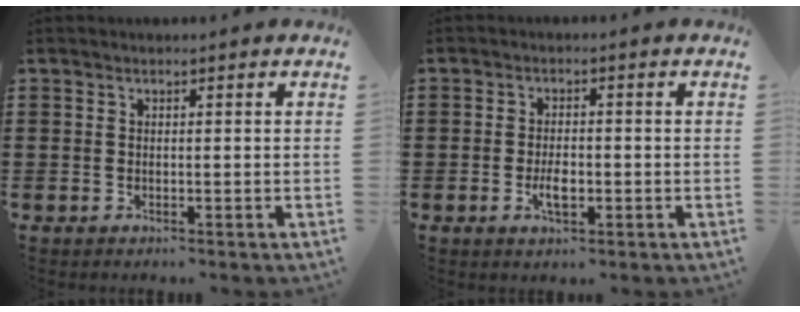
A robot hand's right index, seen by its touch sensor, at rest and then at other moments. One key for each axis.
{"total": 3.2, "fx": -0.9, "fy": 1.3, "fz": 2.8, "tx": -0.058, "ty": -0.001, "tz": -0.017}